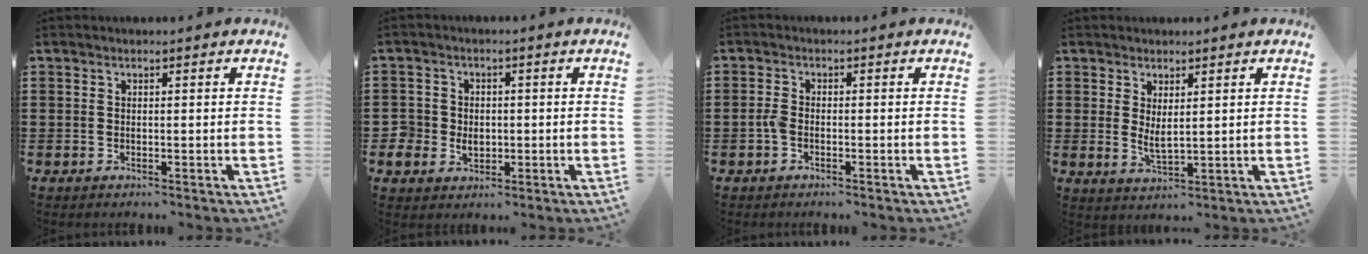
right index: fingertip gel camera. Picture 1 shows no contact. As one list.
[{"total": 3.6, "force": [-0.7, 3.4, 0.9], "torque": [-0.029, 0.007, -0.017]}, {"total": 1.8, "force": [-0.7, 0.9, 1.3], "torque": [-0.035, 0.000, -0.017]}, {"total": 2.6, "force": [1.1, 0.9, 2.2], "torque": [-0.044, -0.001, 0.022]}]